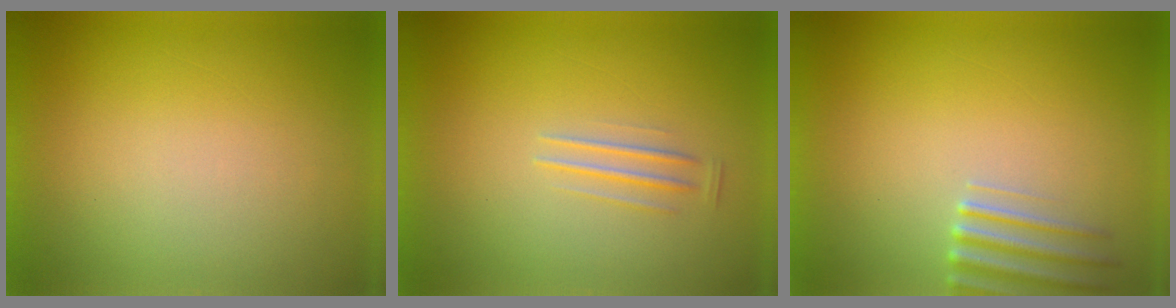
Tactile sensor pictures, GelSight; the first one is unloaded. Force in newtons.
{"total": 1.6}
{"total": 2.8}